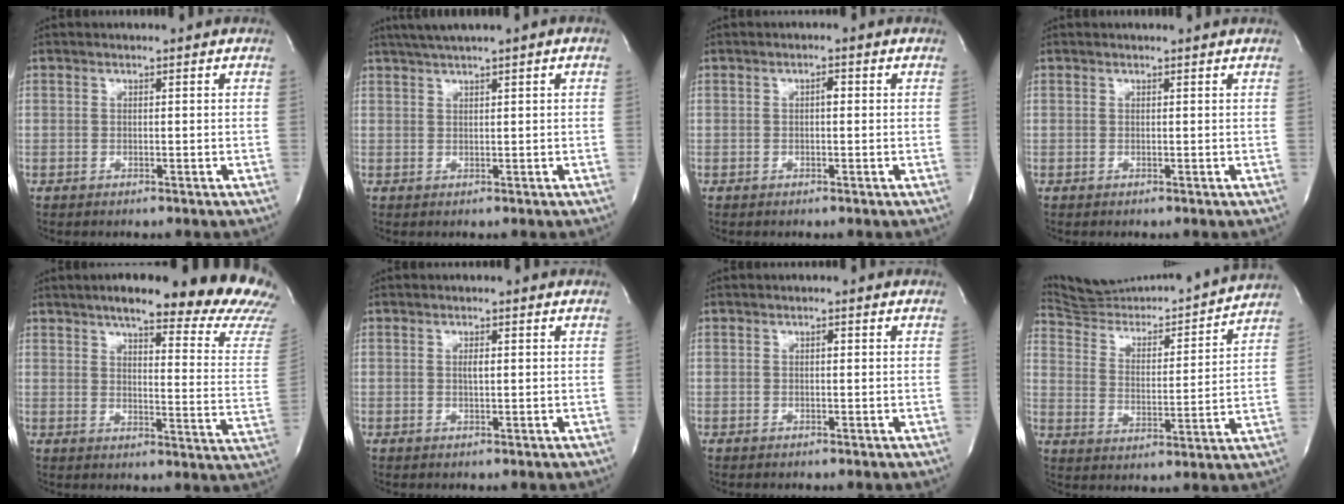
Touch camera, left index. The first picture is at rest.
{"total": 3.5, "force": [2.1, -0.5, 2.8], "torque": [-0.059, 0.012, 0.043]}
{"total": 1.1, "force": [-0.4, 0.3, 0.9], "torque": [-0.014, -0.002, -0.007]}
{"total": 0.6, "force": [0.5, -0.3, 0.0], "torque": [-0.008, -0.010, 0.004]}
{"total": 25.0, "force": [21.6, 3.0, 12.3], "torque": [-0.148, -0.083, 0.239]}
{"total": 1.0, "force": [-0.3, 0.1, 1.0], "torque": [-0.019, -0.004, -0.004]}
{"total": 0.5, "force": [-0.4, 0.1, 0.4], "torque": [-0.006, -0.003, -0.007]}
{"total": 17.4, "force": [17.1, 0.9, 3.1], "torque": [-0.054, -0.034, 0.254]}